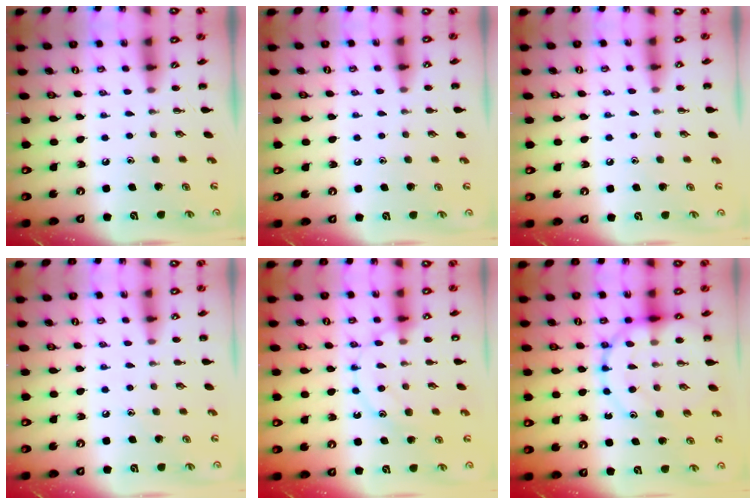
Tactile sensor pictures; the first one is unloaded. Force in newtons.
{"total": 5.6, "press": 5.2, "slide": 2.2}
{"total": 6.2, "press": 5.8, "slide": 2.3}
{"total": 5.4, "press": 5.2, "slide": 1.6}
{"total": 12.6, "press": 12.6, "slide": 0.6}
{"total": 18.3, "press": 18.2, "slide": 2.1}